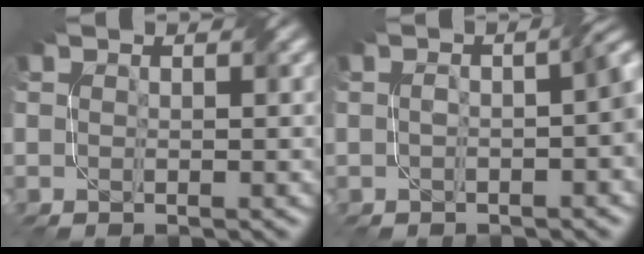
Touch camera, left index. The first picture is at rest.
{"total": 4.4, "force": [-0.8, 1.6, 4.1], "torque": [-0.058, 0.007, -0.011]}